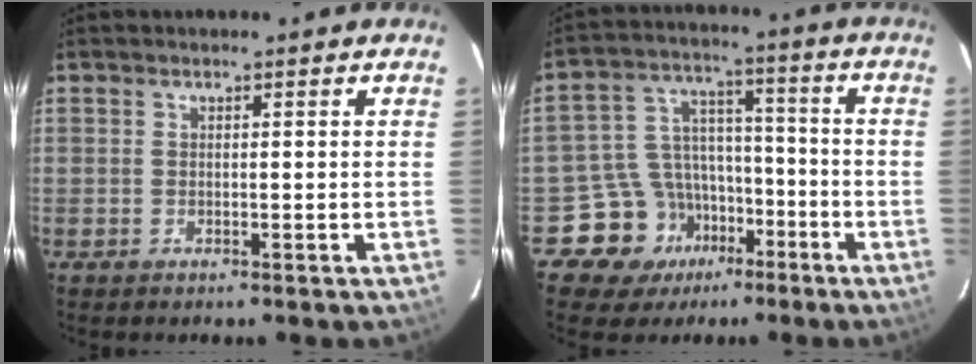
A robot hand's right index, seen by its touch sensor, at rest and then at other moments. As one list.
[{"total": 11.5, "force": [-7.4, 8.7, 1.4], "torque": [-0.045, 0.052, -0.115]}]